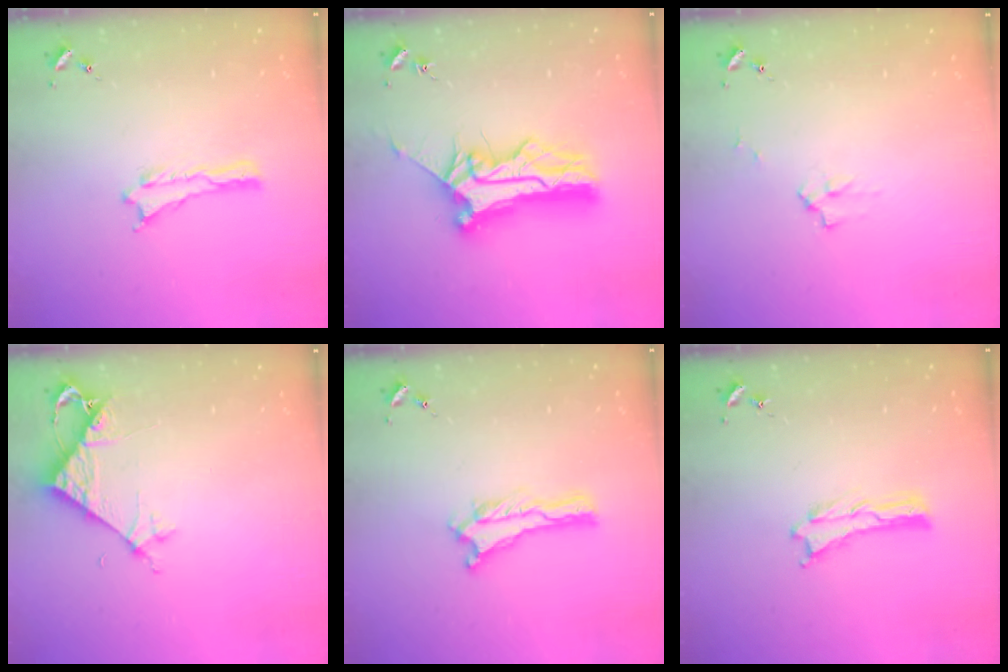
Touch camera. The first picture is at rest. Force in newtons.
{"total": 10.4, "press": 10.3, "slide": 1.1}
{"total": 2.2, "press": 2.2, "slide": 0.3}
{"total": 5.1, "press": 5.0, "slide": 0.4}
{"total": 0.0}
{"total": 0.0}